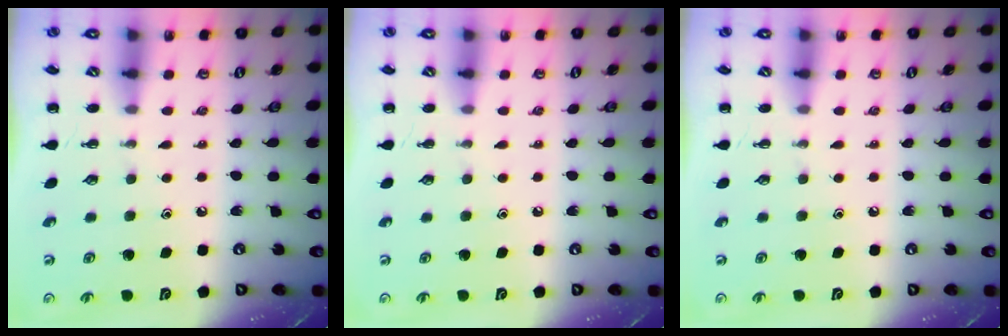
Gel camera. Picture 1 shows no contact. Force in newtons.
{"total": 0.0}
{"total": 0.0}